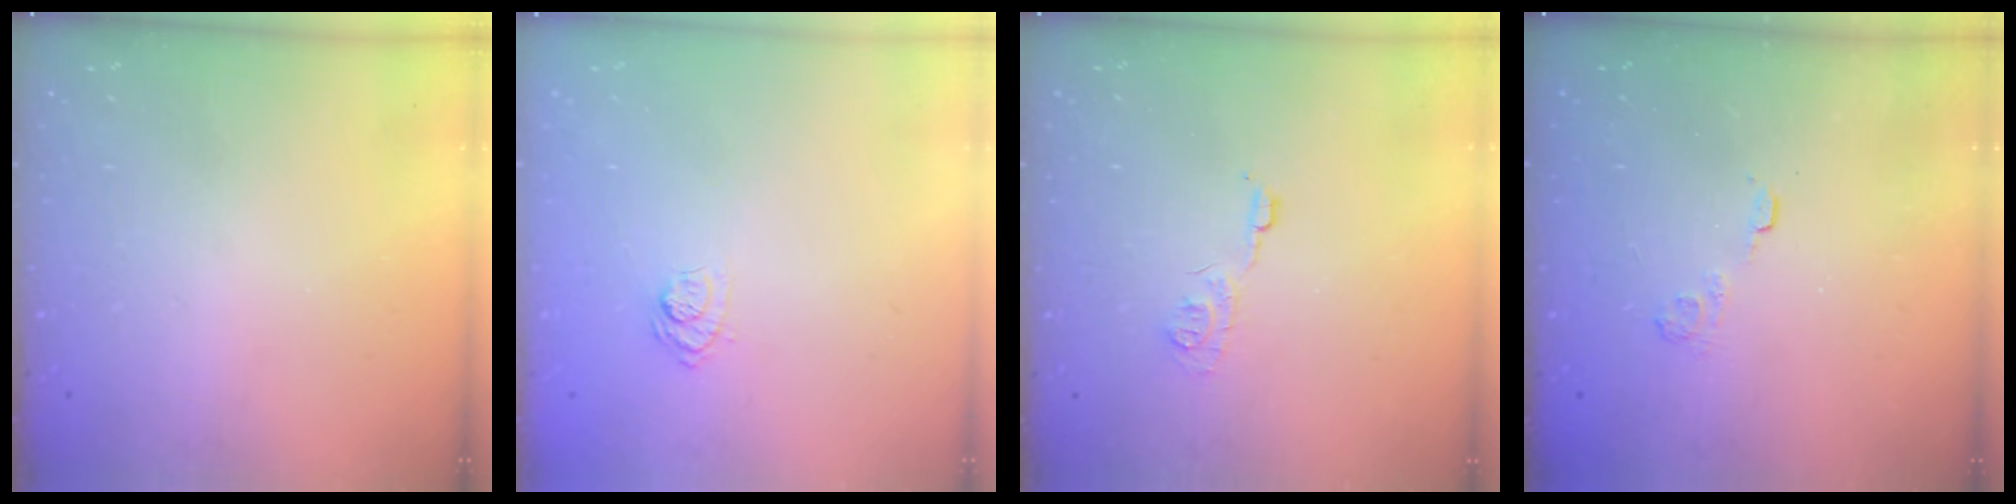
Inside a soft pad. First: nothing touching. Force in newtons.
{"total": 7.8, "press": 7.6, "slide": 1.6}
{"total": 6.1, "press": 6.0, "slide": 0.6}
{"total": 2.7, "press": 2.3, "slide": 1.4}